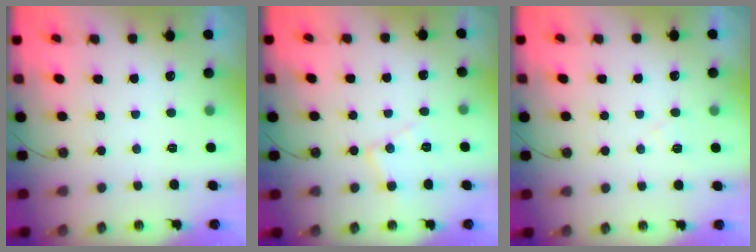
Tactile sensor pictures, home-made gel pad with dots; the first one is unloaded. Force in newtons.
{"total": 8.5, "press": 8.5, "slide": 0.6}
{"total": 8.8, "press": 8.8, "slide": 0.8}